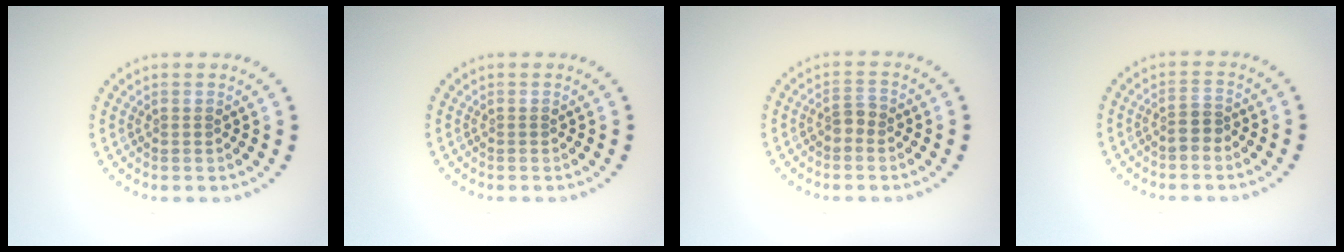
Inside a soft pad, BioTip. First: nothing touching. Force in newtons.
{"total": 0.0}
{"total": 1.2, "press": 1.1, "slide": 0.5}
{"total": 1.7, "press": 1.4, "slide": 0.8}